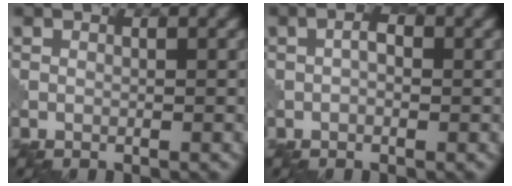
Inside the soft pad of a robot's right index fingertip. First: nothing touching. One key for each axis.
{"total": 1.7, "fx": 0.1, "fy": 1.0, "fz": 1.4, "tx": -0.016, "ty": -0.002, "tz": -0.001}